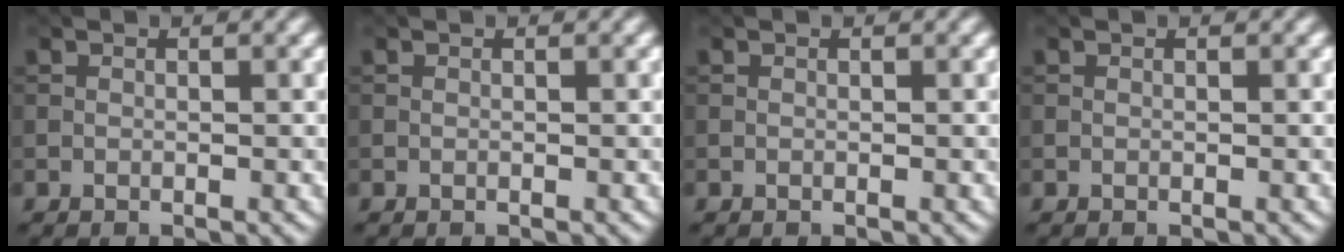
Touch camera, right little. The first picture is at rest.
{"total": 0.0}
{"total": 0.0}
{"total": 0.0}